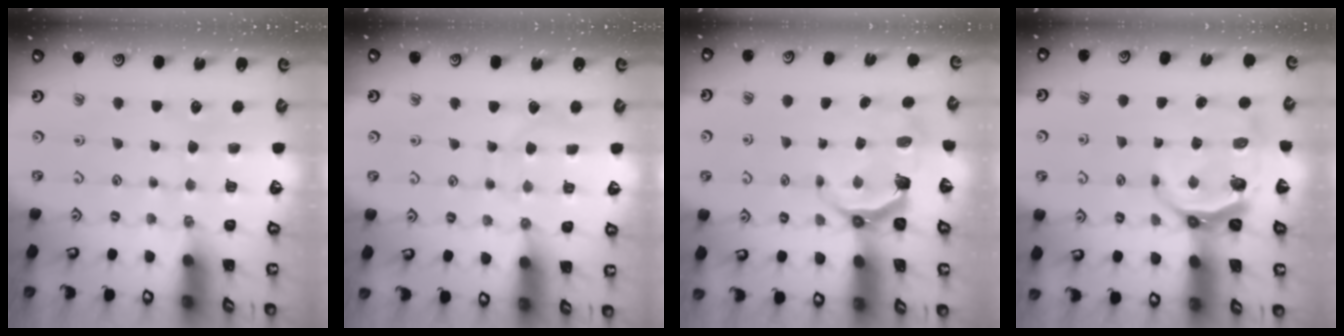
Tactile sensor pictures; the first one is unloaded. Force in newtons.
{"total": 5.4, "press": 5.4, "slide": 0.5}
{"total": 5.5, "press": 3.9, "slide": 3.8}
{"total": 6.4, "press": 5.5, "slide": 3.3}